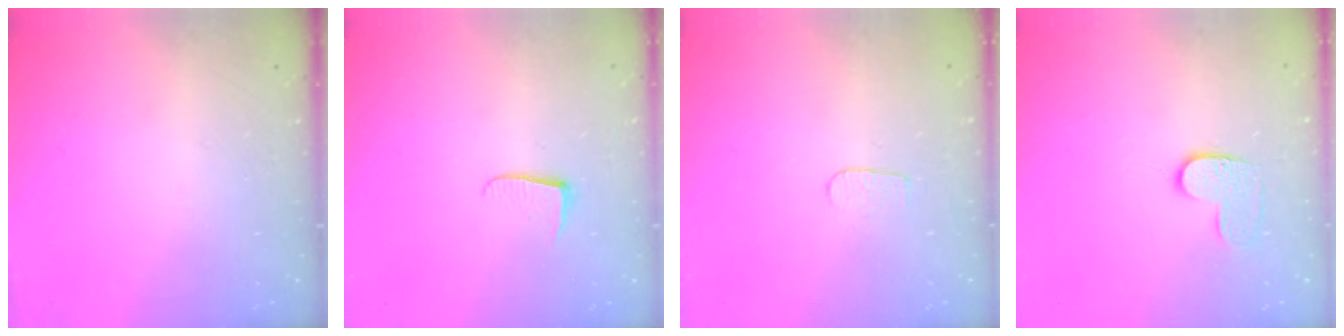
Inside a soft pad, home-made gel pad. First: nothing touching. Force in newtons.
{"total": 5.4, "press": 5.3, "slide": 0.5}
{"total": 3.7, "press": 3.6, "slide": 0.4}
{"total": 6.4, "press": 6.4, "slide": 0.4}